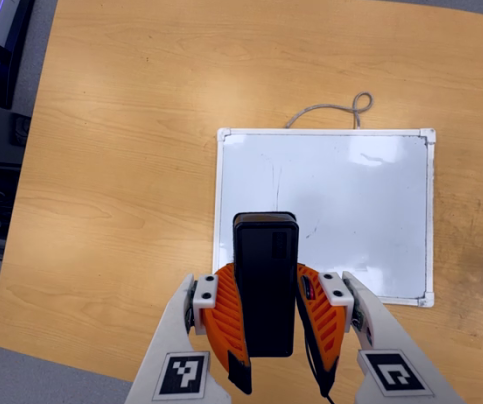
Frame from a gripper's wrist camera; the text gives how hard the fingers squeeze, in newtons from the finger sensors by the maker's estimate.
{"total": 8.0, "left": 6.2, "right": 9.7}